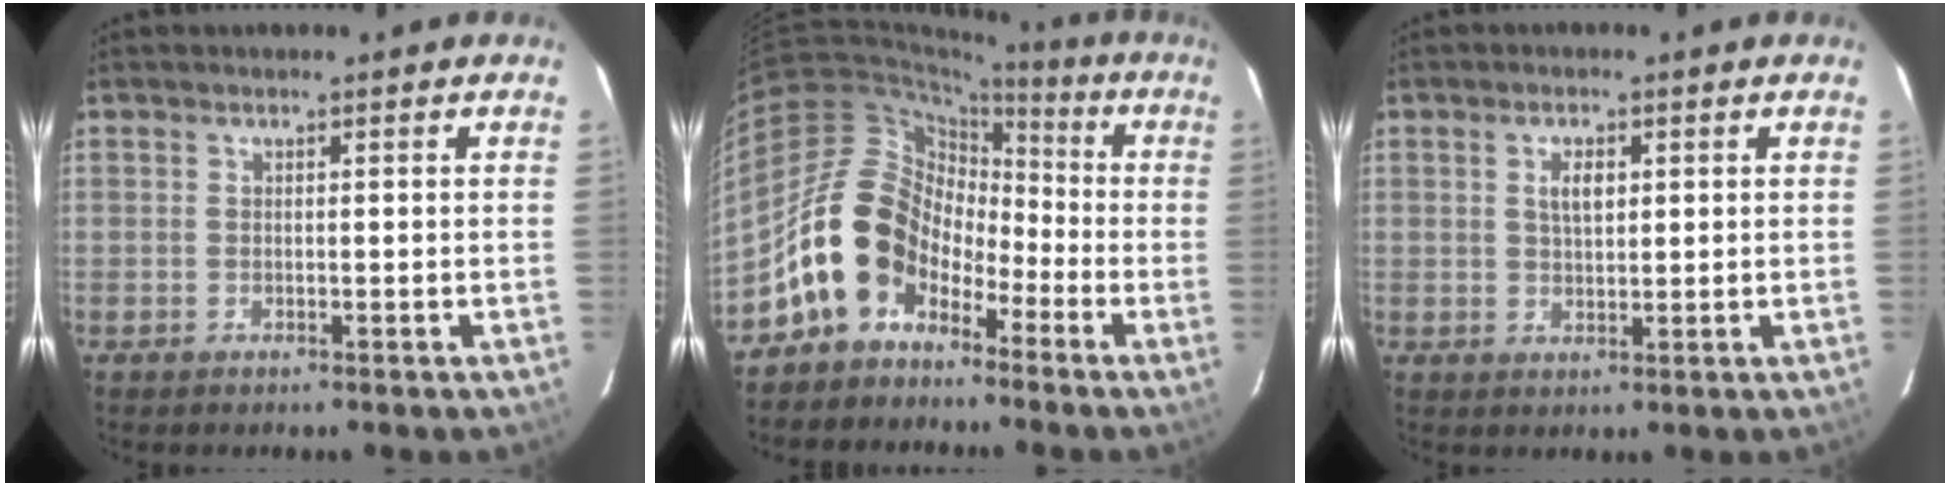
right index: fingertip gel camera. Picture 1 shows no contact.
{"total": 12.3, "force": [-6.1, 9.4, 5.2], "torque": [-0.099, 0.028, -0.109]}
{"total": 3.4, "force": [1.1, 1.8, 2.8], "torque": [-0.050, 0.005, 0.020]}